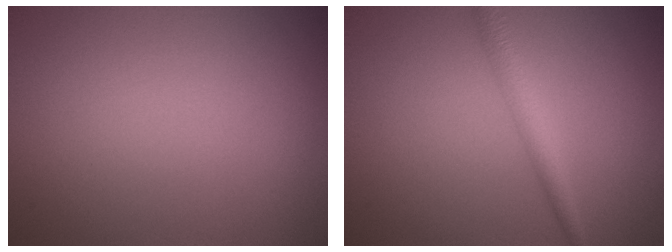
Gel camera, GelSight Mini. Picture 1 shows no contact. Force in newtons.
{"total": 2.5, "press": 2.5, "slide": 0.1}